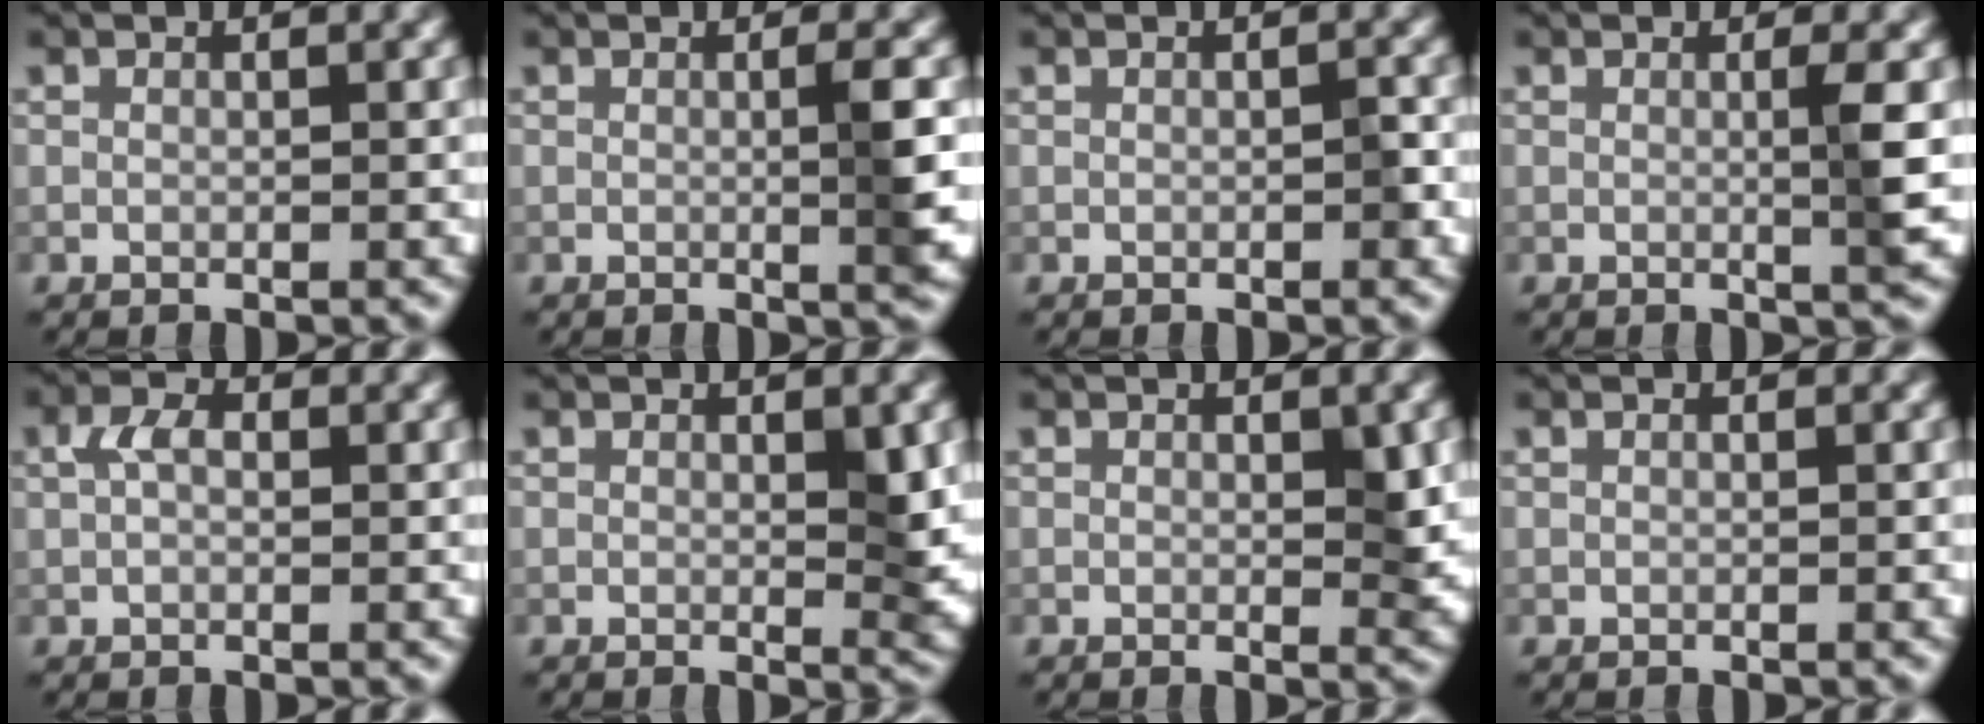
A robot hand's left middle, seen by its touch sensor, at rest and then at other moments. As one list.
[{"total": 3.2, "force": [0.0, 0.5, 3.2], "torque": [-0.039, 0.002, -0.005]}, {"total": 1.0, "force": [-0.4, 0.3, 0.8], "torque": [-0.012, 0.004, -0.004]}, {"total": 2.5, "force": [0.0, 0.2, 2.5], "torque": [-0.041, -0.001, -0.003]}, {"total": 2.4, "force": [0.5, 1.4, 1.8], "torque": [-0.038, 0.006, 0.004]}, {"total": 3.0, "force": [0.3, 0.7, 2.9], "torque": [-0.038, -0.006, 0.005]}, {"total": 2.3, "force": [0.2, 0.7, 2.2], "torque": [-0.025, -0.005, 0.002]}, {"total": 0.0}]